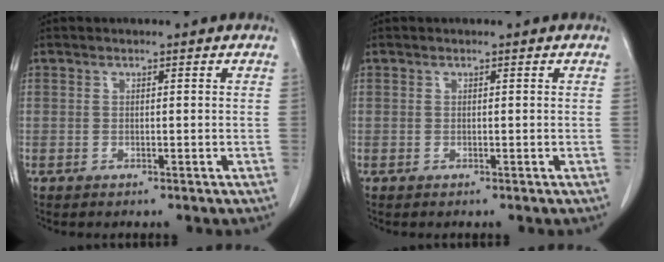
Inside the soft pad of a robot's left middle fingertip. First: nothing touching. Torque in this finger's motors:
{"motor_torque": [-0.08, 0.04, 0.01, 0.00]}